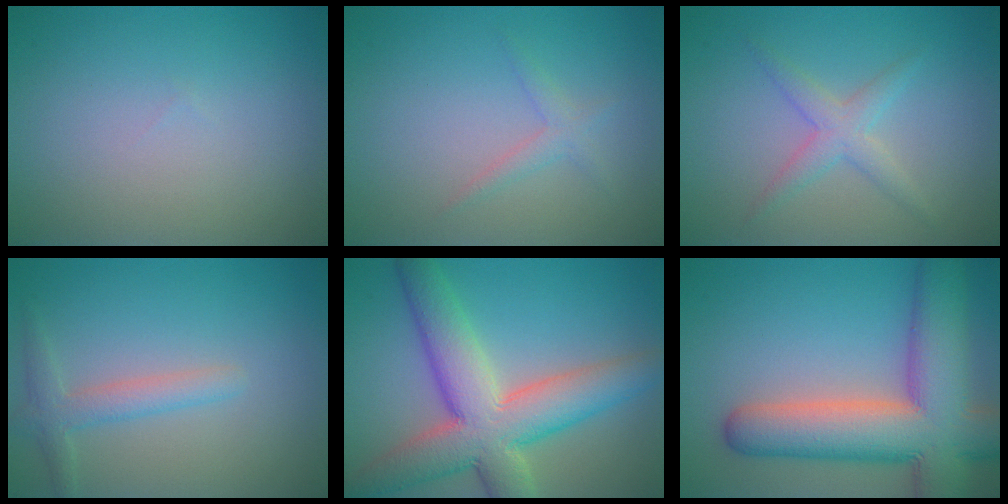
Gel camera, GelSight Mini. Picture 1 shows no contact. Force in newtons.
{"total": 1.3, "press": 1.3, "slide": 0.2}
{"total": 2.3, "press": 2.3, "slide": 0.1}
{"total": 2.4, "press": 2.4, "slide": 0.1}
{"total": 9.8, "press": 9.7, "slide": 0.7}
{"total": 12.2, "press": 12.1, "slide": 0.9}